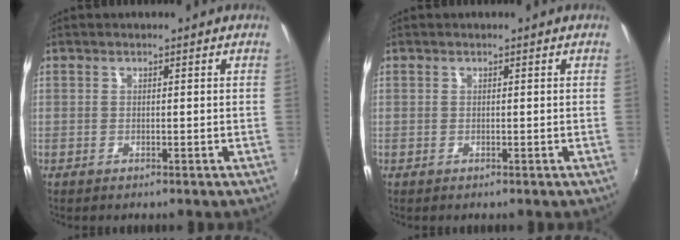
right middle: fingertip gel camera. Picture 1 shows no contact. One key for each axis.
{"total": 0.0}